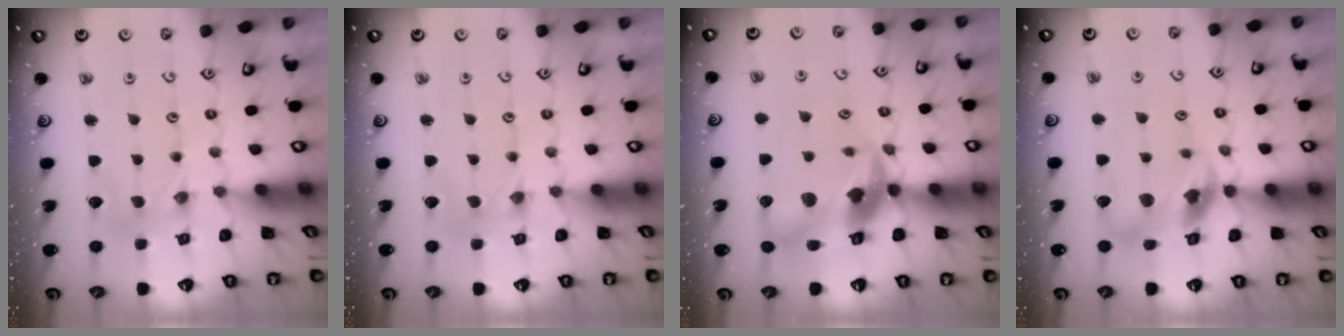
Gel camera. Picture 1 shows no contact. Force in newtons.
{"total": 0.0}
{"total": 17.0, "press": 16.9, "slide": 2.2}
{"total": 12.0, "press": 11.9, "slide": 1.7}